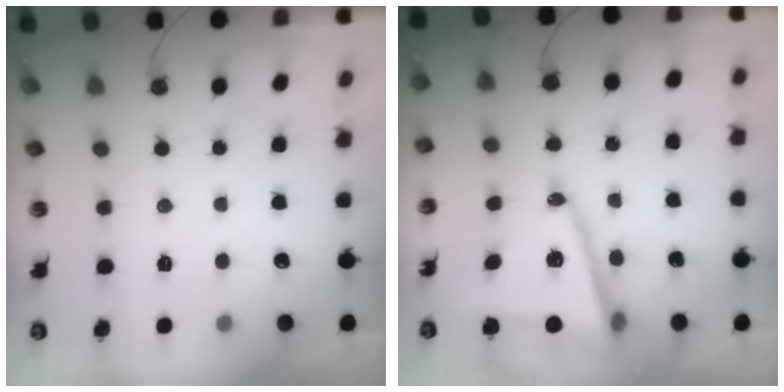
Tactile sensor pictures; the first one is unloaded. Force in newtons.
{"total": 14.6, "press": 14.2, "slide": 3.4}